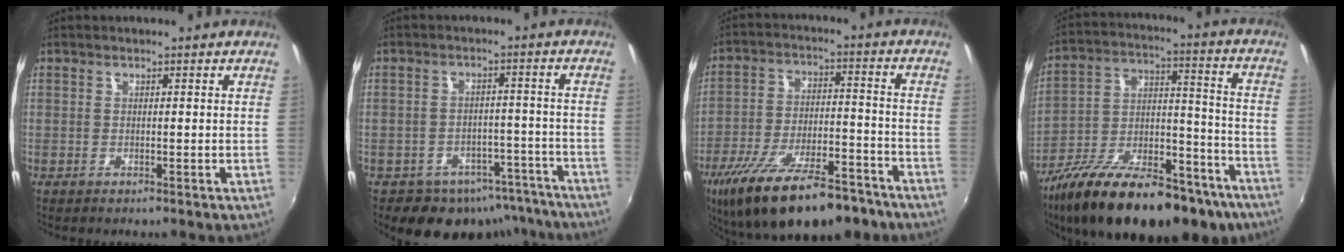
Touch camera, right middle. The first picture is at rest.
{"total": 12.6, "force": [-9.6, 7.4, 3.3], "torque": [-0.062, 0.022, -0.100]}
{"total": 23.1, "force": [-16.6, 8.0, 13.9], "torque": [-0.260, -0.038, -0.250]}
{"total": 29.6, "force": [-20.2, 11.7, 18.2], "torque": [-0.297, -0.011, -0.299]}